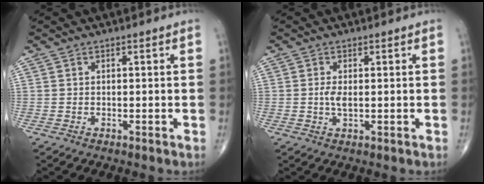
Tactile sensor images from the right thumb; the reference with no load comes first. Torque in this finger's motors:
{"motor_torque": [0.90, 0.78, -0.05, -0.11, 0.00]}